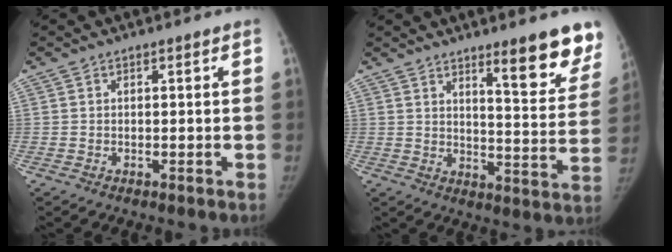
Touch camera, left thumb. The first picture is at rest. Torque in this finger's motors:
{"motor_torque": [1.43, 0.45, 0.87, -1.26, 0.24]}